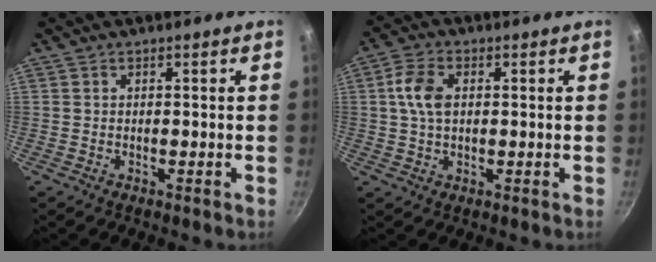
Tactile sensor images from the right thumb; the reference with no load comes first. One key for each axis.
{"total": 6.3, "fx": 1.0, "fy": 4.0, "fz": 4.8, "tx": -0.089, "ty": 0.009, "tz": 0.014}